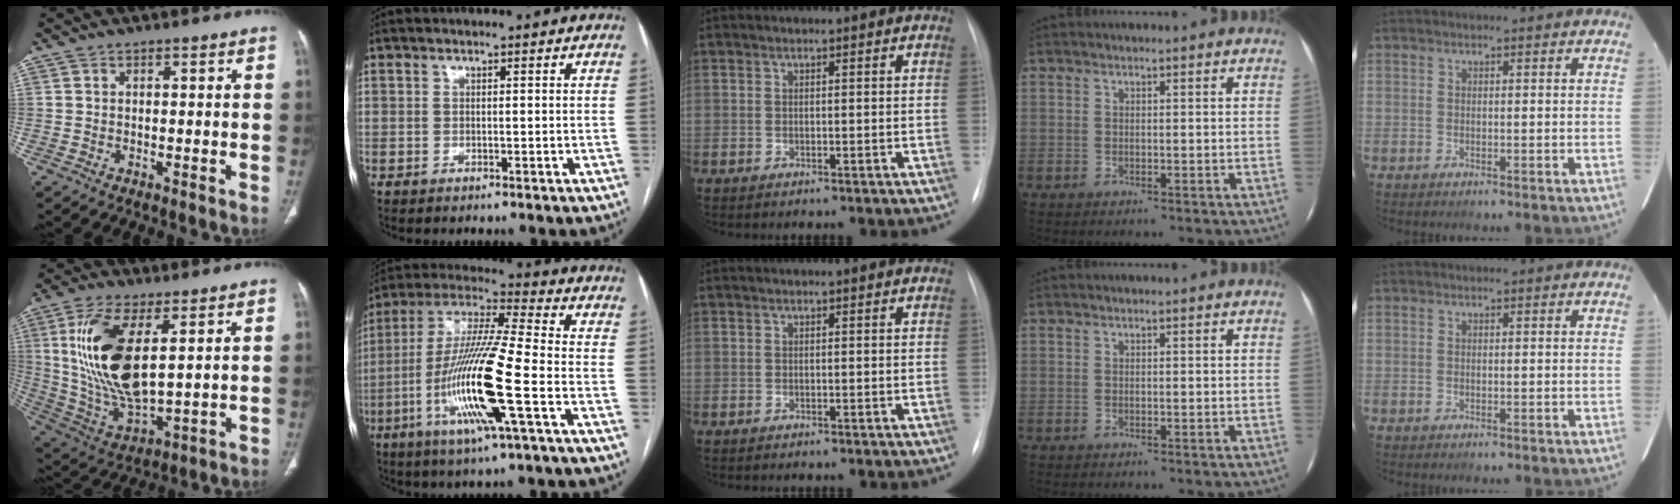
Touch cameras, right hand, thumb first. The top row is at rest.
{"thumb": {"total": 18.5, "force": [4.5, 7.9, 16.1], "torque": [-0.327, -0.027, 0.098]}, "index": {"total": 17.4, "force": [-5.4, 0.3, 16.5], "torque": [-0.335, -0.014, -0.106]}}